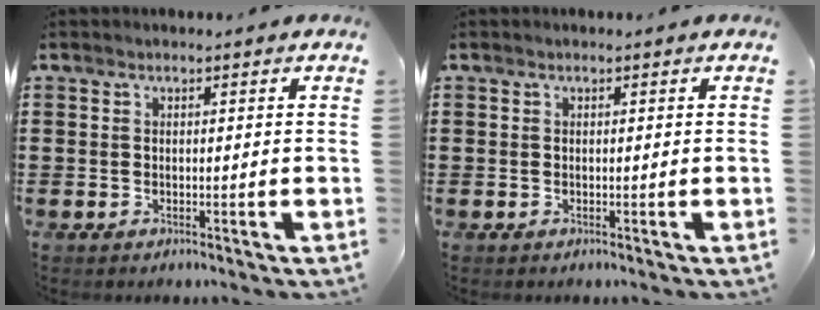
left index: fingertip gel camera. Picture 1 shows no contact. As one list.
[{"total": 0.0}]